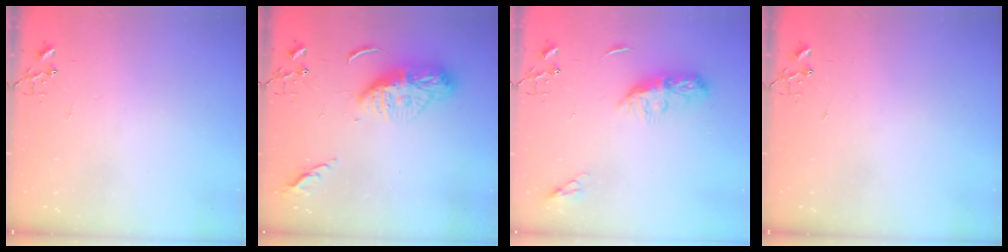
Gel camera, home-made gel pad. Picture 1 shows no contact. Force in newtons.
{"total": 13.3, "press": 13.2, "slide": 1.3}
{"total": 9.8, "press": 9.8, "slide": 0.5}
{"total": 0.0}